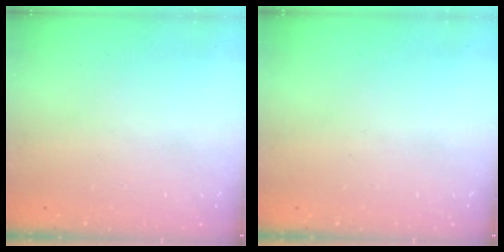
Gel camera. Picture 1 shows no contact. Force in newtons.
{"total": 0.0}